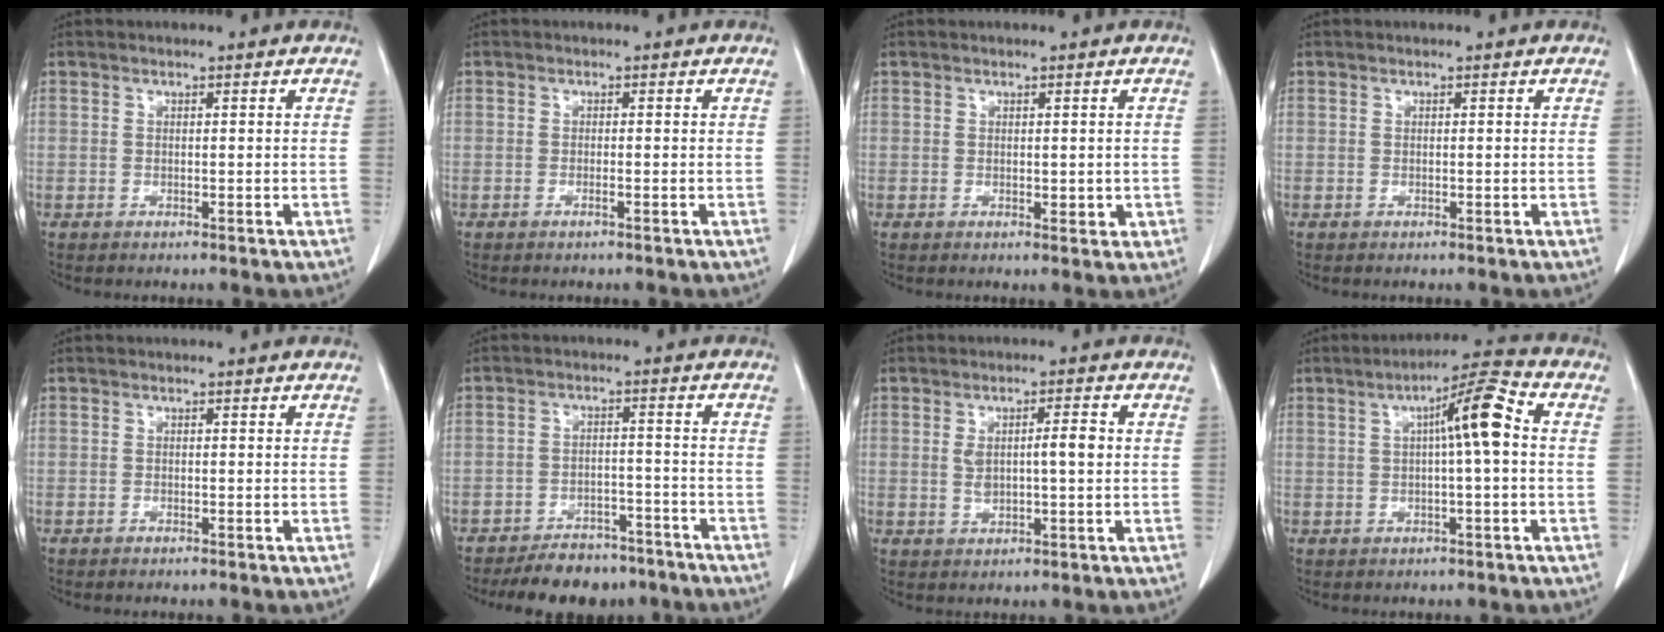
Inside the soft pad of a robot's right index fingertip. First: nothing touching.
{"total": 0.7, "force": [-0.4, -0.1, 0.6], "torque": [-0.012, 0.000, -0.006]}
{"total": 1.8, "force": [0.0, 1.1, 1.4], "torque": [-0.015, -0.003, 0.004]}
{"total": 0.0}
{"total": 0.0}
{"total": 9.8, "force": [-8.5, 4.2, 2.6], "torque": [-0.022, 0.004, -0.121]}
{"total": 5.1, "force": [0.5, 1.3, 5.0], "torque": [-0.089, 0.011, 0.013]}
{"total": 7.8, "force": [0.9, 0.4, 7.8], "torque": [-0.124, 0.019, 0.009]}